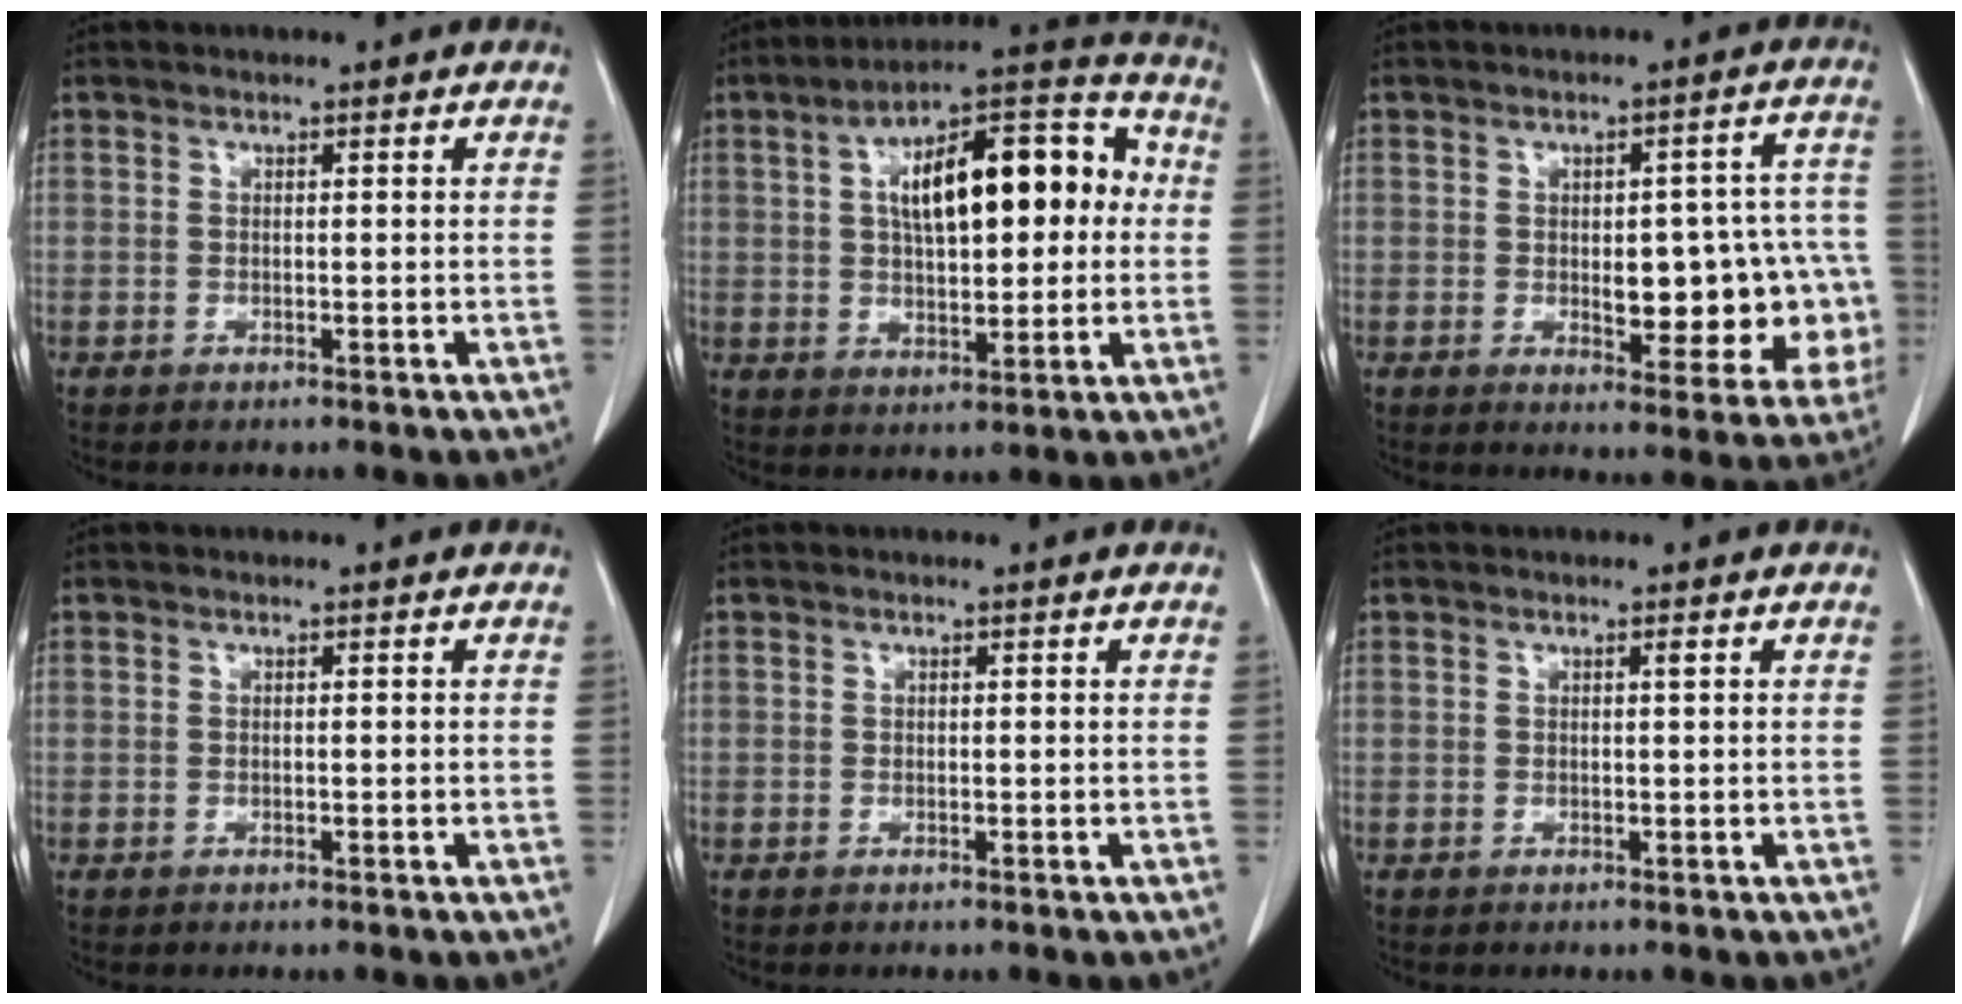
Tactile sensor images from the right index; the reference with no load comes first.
{"total": 19.6, "force": [3.0, 8.0, 17.6], "torque": [-0.284, 0.046, 0.045]}
{"total": 15.9, "force": [-2.4, 6.6, 14.3], "torque": [-0.138, 0.034, -0.009]}
{"total": 0.0}
{"total": 0.0}
{"total": 0.8, "force": [0.3, 0.2, 0.7], "torque": [-0.019, 0.006, 0.007]}